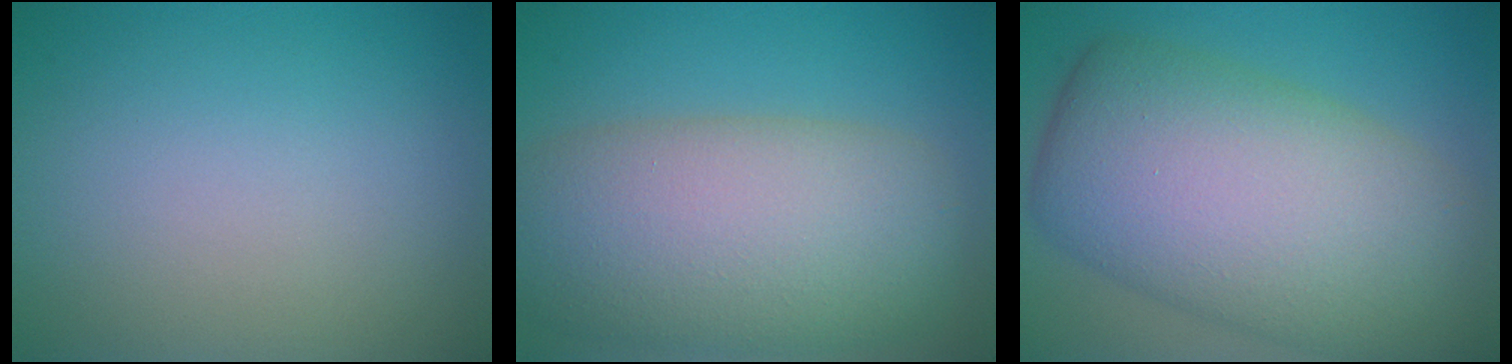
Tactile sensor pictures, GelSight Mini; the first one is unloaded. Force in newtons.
{"total": 10.6, "press": 10.6, "slide": 0.6}
{"total": 13.5, "press": 13.5, "slide": 0.6}